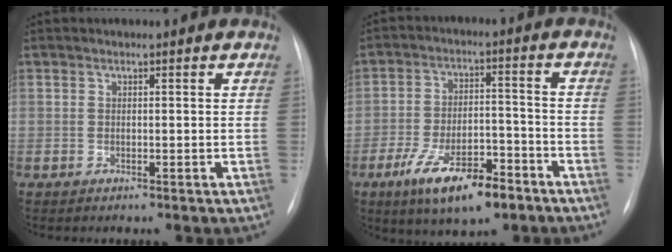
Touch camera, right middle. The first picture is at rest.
{"total": 11.9, "force": [-7.2, 4.1, 8.6], "torque": [-0.157, -0.003, -0.117]}